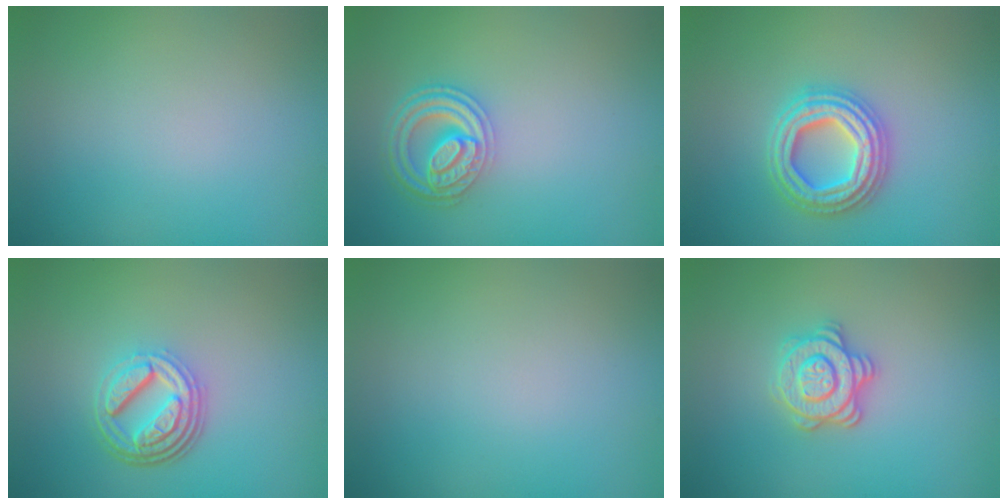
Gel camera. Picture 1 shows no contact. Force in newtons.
{"total": 4.5, "press": 3.7, "slide": 2.5}
{"total": 4.7, "press": 4.6, "slide": 0.7}
{"total": 4.8, "press": 3.5, "slide": 3.3}
{"total": 0.0}
{"total": 3.3, "press": 2.9, "slide": 1.5}